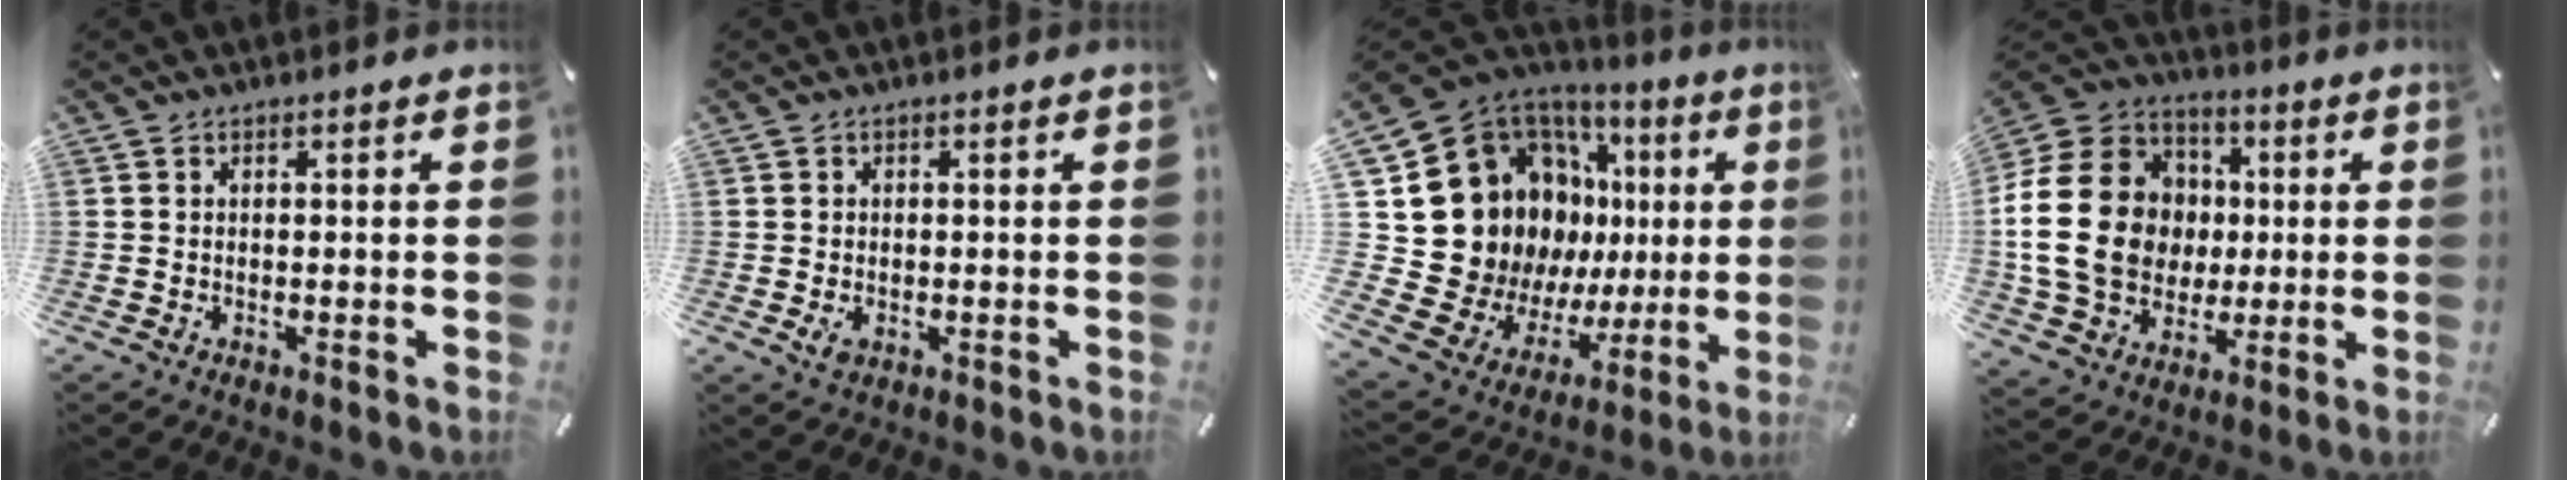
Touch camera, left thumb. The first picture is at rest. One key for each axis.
{"total": 2.0, "fx": -0.5, "fy": 1.5, "fz": 1.1, "tx": -0.019, "ty": 0.002, "tz": -0.008}
{"total": 24.2, "fx": 5.1, "fy": 18.8, "fz": 14.5, "tx": -0.233, "ty": -0.074, "tz": 0.142}
{"total": 22.6, "fx": -0.1, "fy": 18.8, "fz": 12.5, "tx": -0.250, "ty": 0.025, "tz": 0.004}